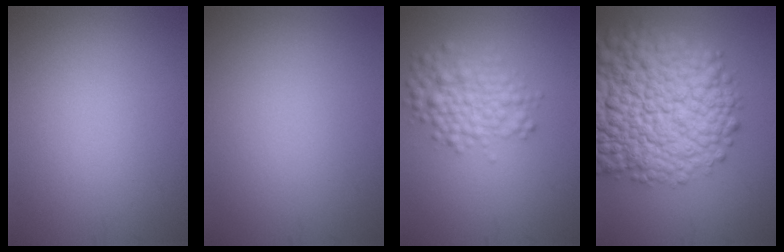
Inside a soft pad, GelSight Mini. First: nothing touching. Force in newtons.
{"total": 0.0}
{"total": 4.1, "press": 4.1, "slide": 0.1}
{"total": 16.3, "press": 16.3, "slide": 0.7}